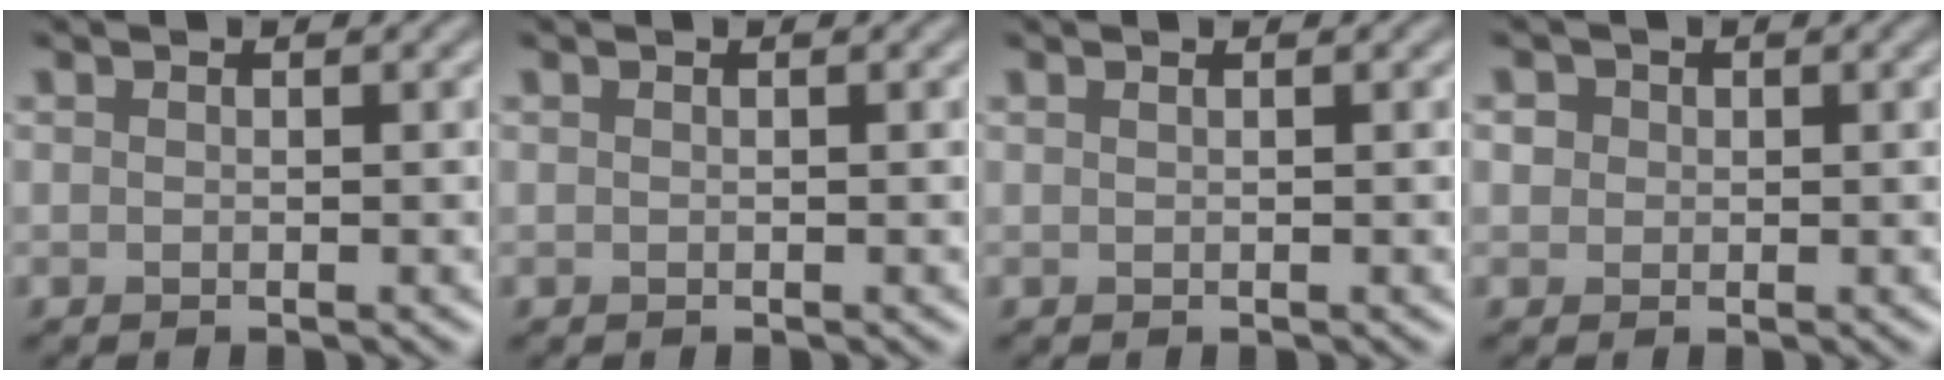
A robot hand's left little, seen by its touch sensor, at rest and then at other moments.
{"total": 0.0}
{"total": 0.0}
{"total": 2.3, "force": [0.8, 1.8, 1.0], "torque": [-0.033, 0.004, 0.015]}